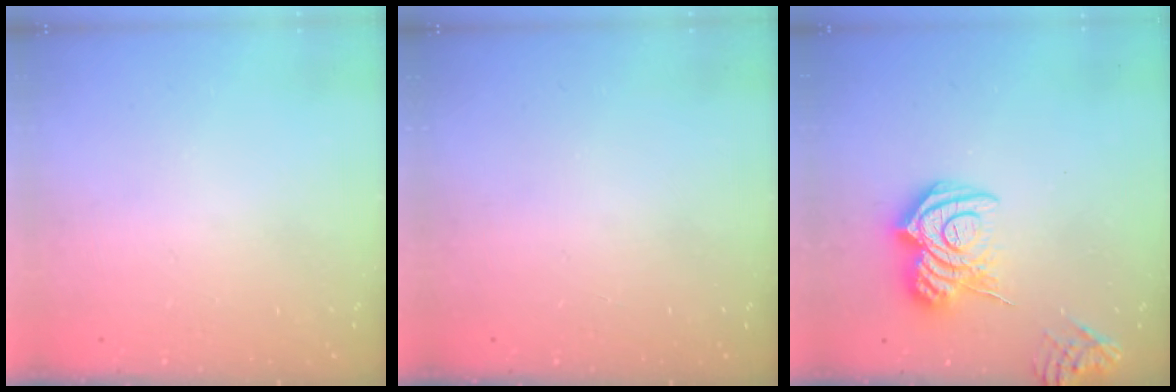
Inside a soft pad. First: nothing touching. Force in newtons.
{"total": 0.0}
{"total": 15.1, "press": 15.0, "slide": 1.6}